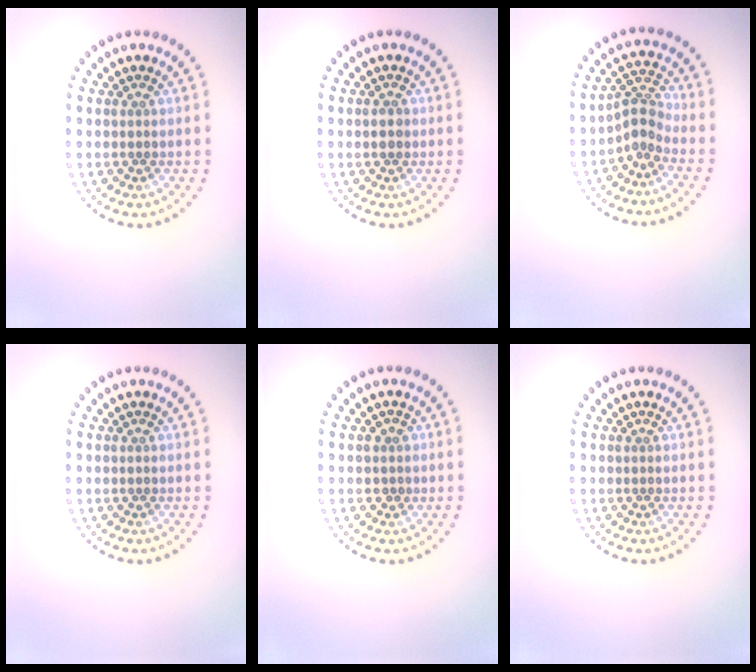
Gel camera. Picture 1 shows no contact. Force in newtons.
{"total": 1.4, "press": 1.4, "slide": 0.3}
{"total": 2.5, "press": 1.8, "slide": 1.8}
{"total": 0.0}
{"total": 1.0, "press": 0.9, "slide": 0.5}
{"total": 0.0}